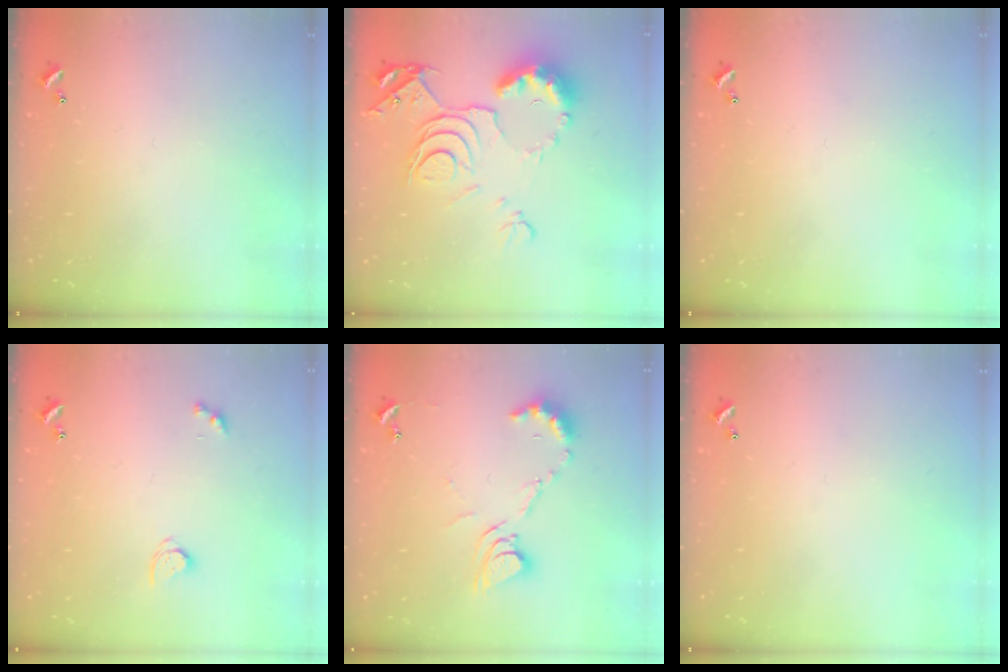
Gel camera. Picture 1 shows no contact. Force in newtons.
{"total": 13.6, "press": 13.5, "slide": 1.4}
{"total": 0.0}
{"total": 2.1, "press": 2.1, "slide": 0.3}
{"total": 10.9, "press": 10.9, "slide": 0.9}
{"total": 0.0}